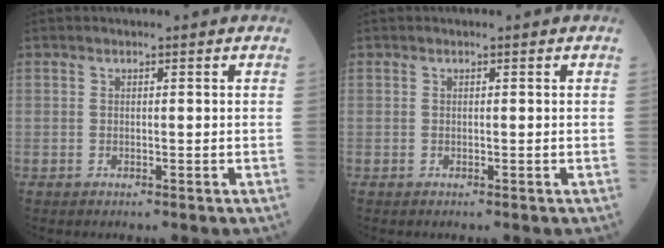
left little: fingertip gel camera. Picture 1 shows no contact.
{"total": 0.0}